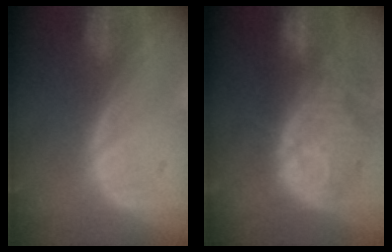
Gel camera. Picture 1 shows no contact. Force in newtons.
{"total": 12.4, "press": 11.1, "slide": 5.6}